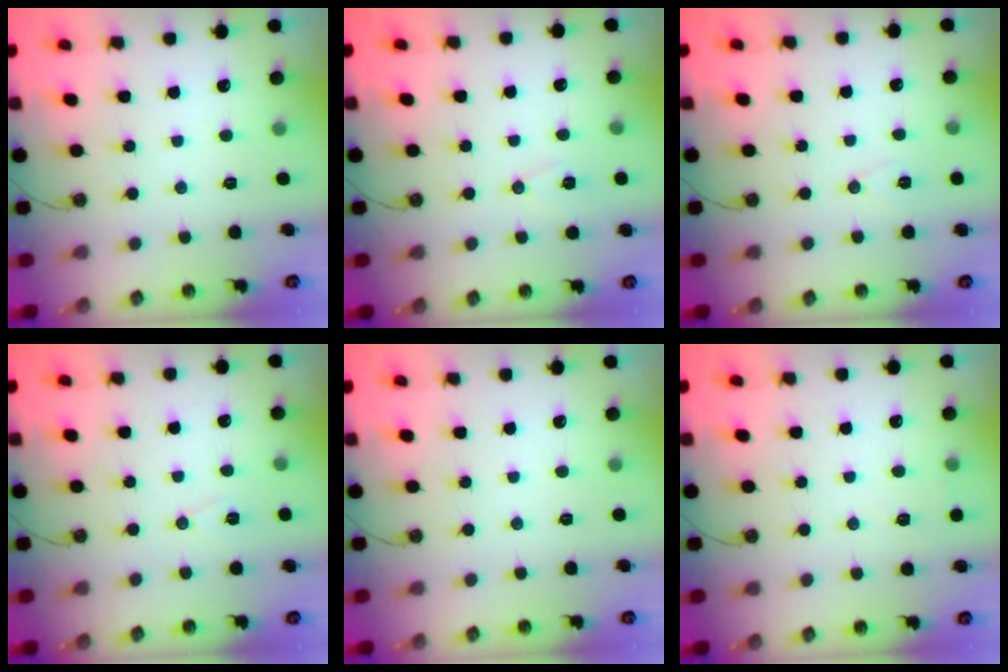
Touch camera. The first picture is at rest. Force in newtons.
{"total": 8.3, "press": 7.1, "slide": 4.3}
{"total": 5.0, "press": 3.3, "slide": 3.7}
{"total": 6.2, "press": 4.2, "slide": 4.6}
{"total": 0.0}
{"total": 3.9, "press": 2.5, "slide": 3.0}